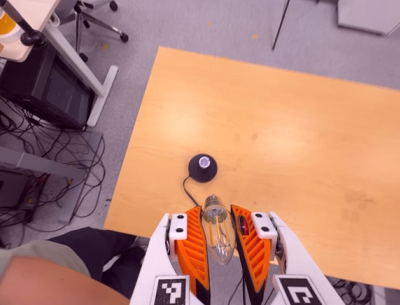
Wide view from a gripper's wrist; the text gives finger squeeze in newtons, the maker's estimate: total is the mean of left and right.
{"total": 20.3, "left": 21.7, "right": 18.9}